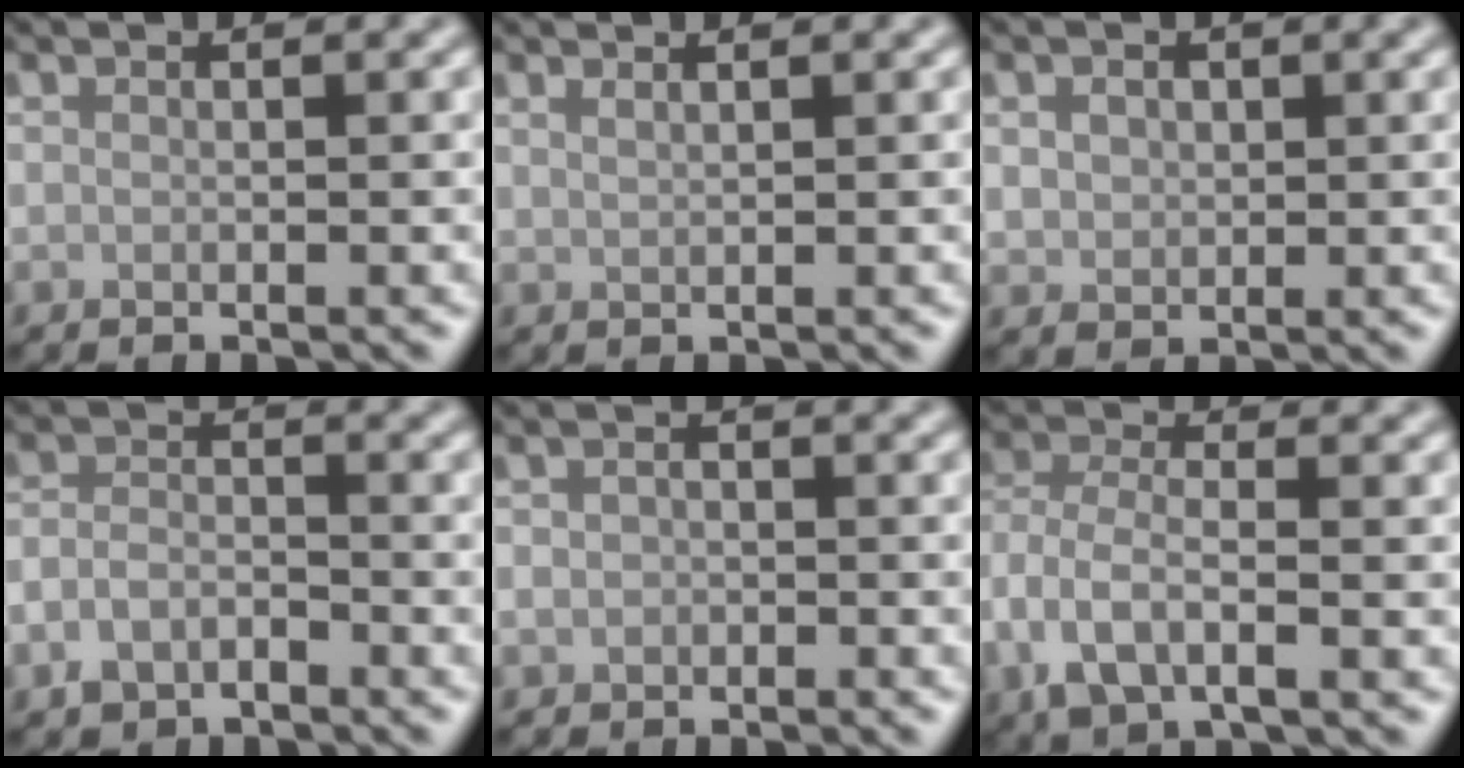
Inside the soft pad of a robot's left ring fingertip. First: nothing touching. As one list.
[{"total": 1.0, "force": [0.8, 0.3, 0.5], "torque": [-0.005, -0.001, 0.011]}, {"total": 1.9, "force": [0.5, 1.5, 0.9], "torque": [-0.019, -0.002, 0.010]}, {"total": 2.7, "force": [-1.7, 1.7, 1.4], "torque": [-0.025, 0.002, -0.041]}, {"total": 1.4, "force": [-0.6, 1.2, 0.5], "torque": [-0.006, -0.004, -0.015]}, {"total": 5.4, "force": [-1.9, 2.7, 4.2], "torque": [-0.096, -0.005, -0.043]}]